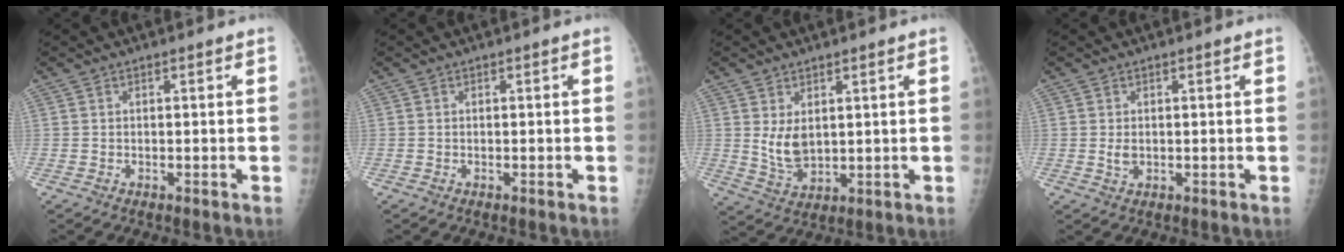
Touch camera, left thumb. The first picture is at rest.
{"total": 0.0}
{"total": 5.8, "force": [1.8, 3.5, 4.3], "torque": [-0.067, -0.024, 0.046]}
{"total": 1.8, "force": [0.3, 1.2, 1.3], "torque": [-0.021, -0.004, 0.009]}